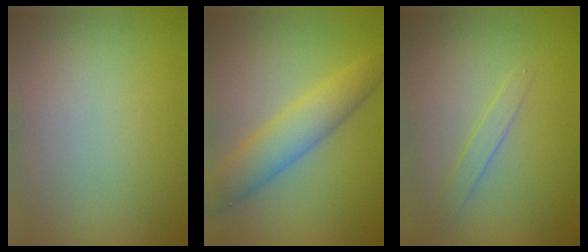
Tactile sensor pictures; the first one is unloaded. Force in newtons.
{"total": 4.8, "press": 4.8, "slide": 0.1}
{"total": 1.4, "press": 1.4, "slide": 0.1}